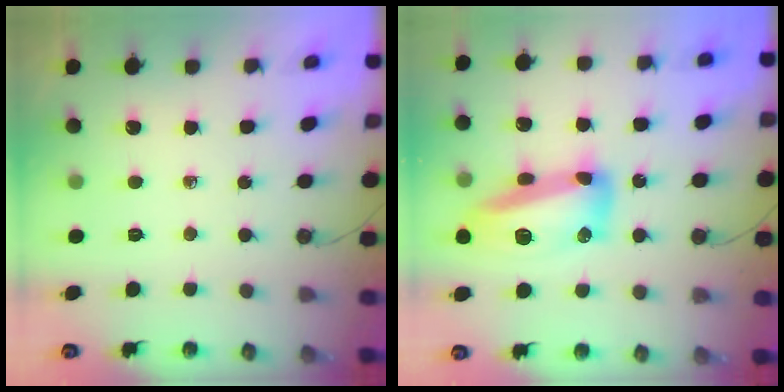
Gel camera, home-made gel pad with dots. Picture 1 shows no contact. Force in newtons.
{"total": 16.3, "press": 16.2, "slide": 1.3}